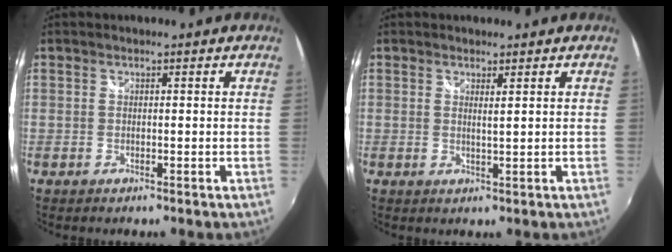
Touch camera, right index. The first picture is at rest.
{"total": 1.2, "force": [0.8, -0.5, 0.7], "torque": [-0.011, -0.003, 0.011]}